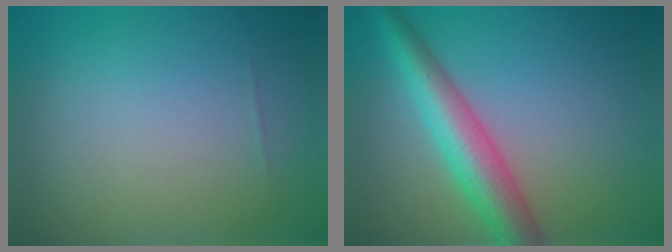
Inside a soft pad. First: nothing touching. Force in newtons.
{"total": 6.0, "press": 6.0, "slide": 0.2}